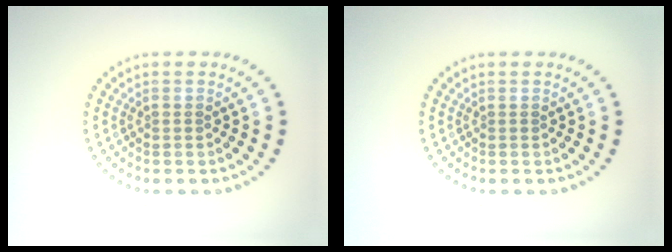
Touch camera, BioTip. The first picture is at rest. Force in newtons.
{"total": 0.0}